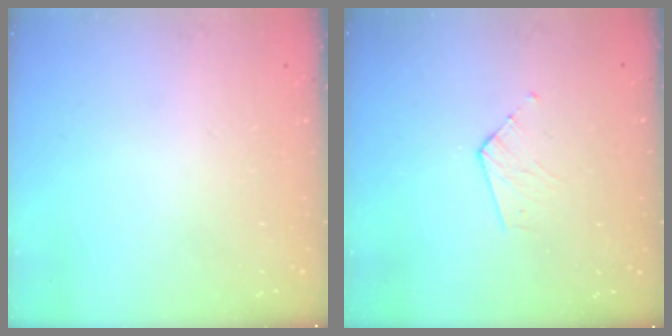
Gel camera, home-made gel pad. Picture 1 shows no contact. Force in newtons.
{"total": 3.5, "press": 3.5, "slide": 0.3}